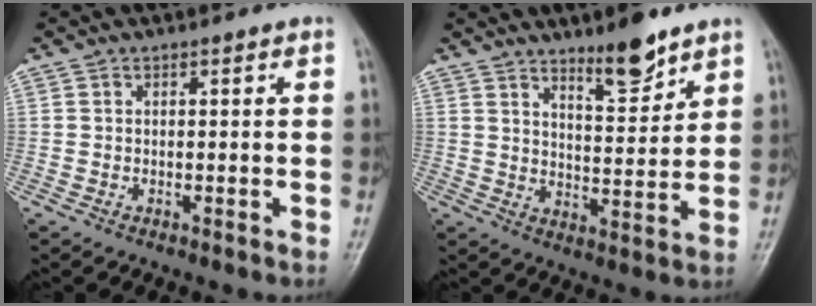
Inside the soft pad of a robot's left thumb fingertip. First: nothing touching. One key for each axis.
{"total": 8.5, "fx": 6.3, "fy": 2.3, "fz": 5.3, "tx": -0.066, "ty": -0.053, "tz": 0.103}